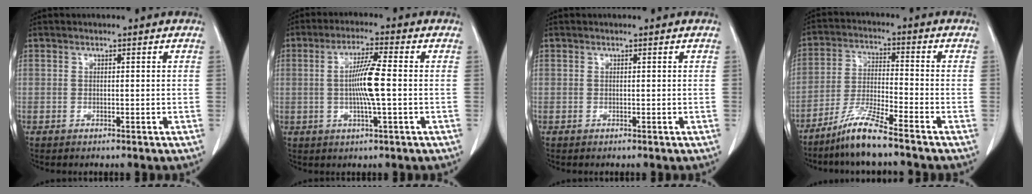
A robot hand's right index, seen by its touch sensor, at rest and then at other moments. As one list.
[{"total": 6.9, "force": [-0.3, -0.2, 6.9], "torque": [-0.130, -0.003, -0.009]}, {"total": 0.0}, {"total": 7.9, "force": [-6.3, -0.4, 4.8], "torque": [-0.100, -0.027, -0.126]}]